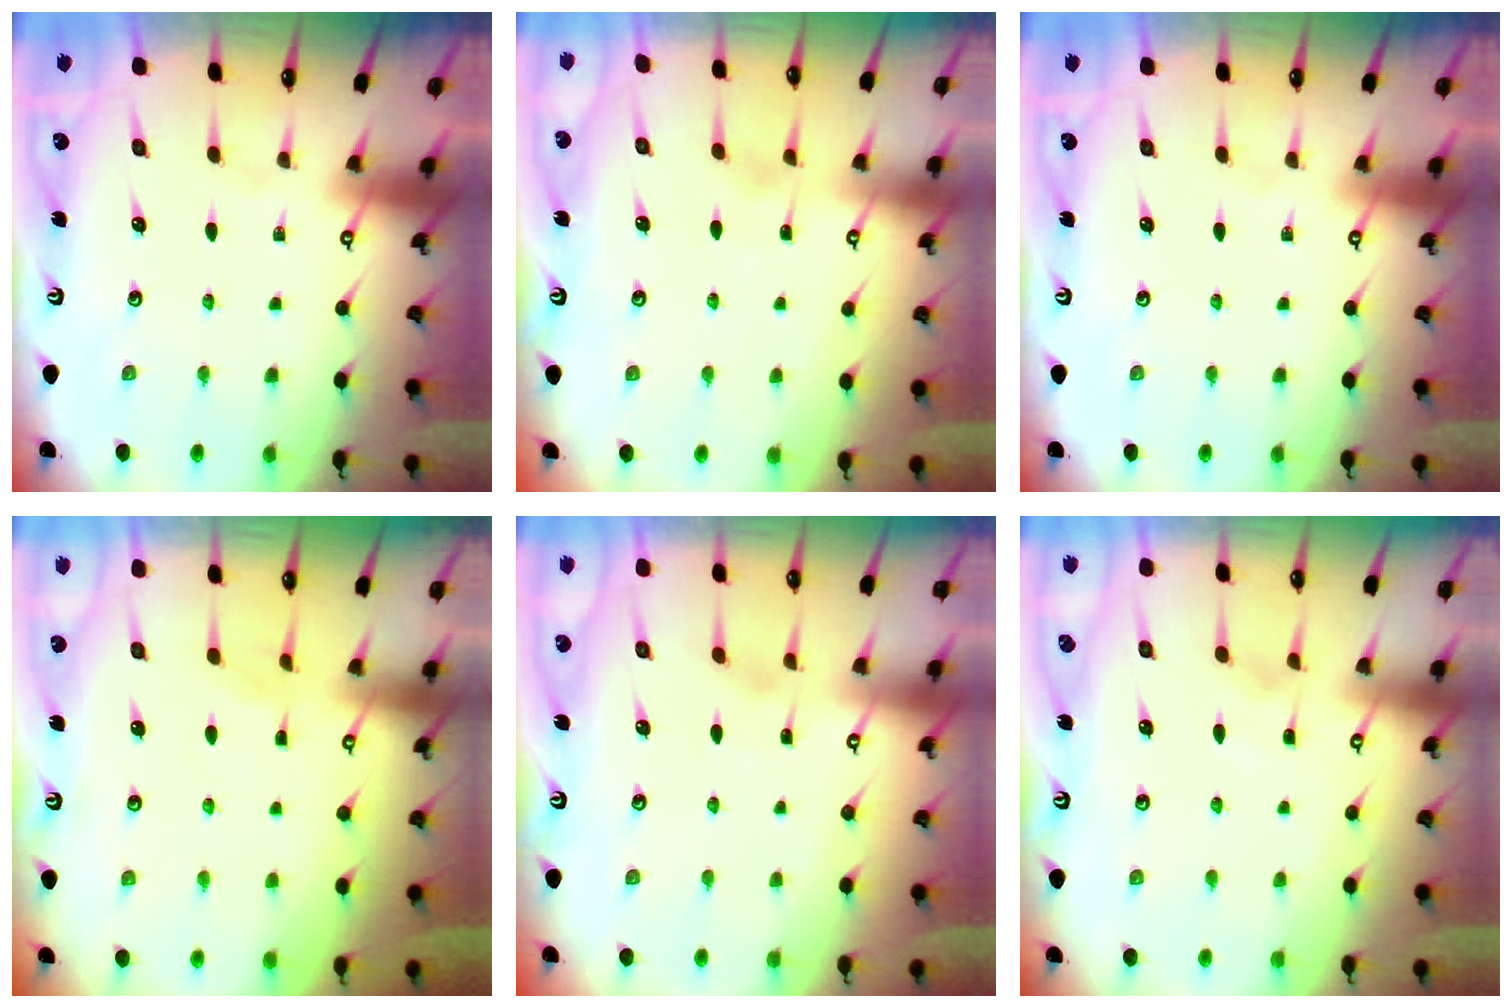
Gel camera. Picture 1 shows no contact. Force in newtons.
{"total": 4.2, "press": 4.1, "slide": 0.4}
{"total": 0.0}
{"total": 2.8, "press": 2.7, "slide": 0.3}
{"total": 2.6, "press": 2.6, "slide": 0.4}
{"total": 4.0, "press": 4.0, "slide": 0.6}